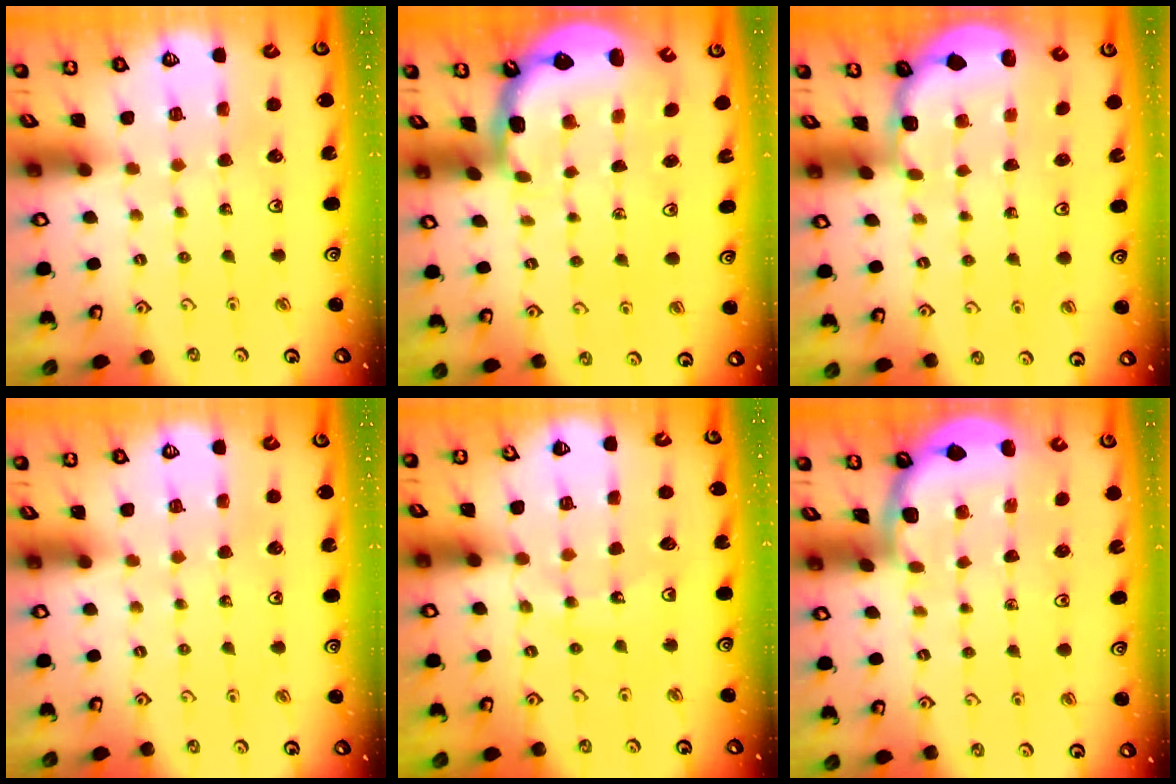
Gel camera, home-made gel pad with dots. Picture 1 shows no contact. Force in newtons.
{"total": 2.5, "press": 1.2, "slide": 2.2}
{"total": 1.8, "press": 1.6, "slide": 0.8}
{"total": 0.0}
{"total": 10.3, "press": 10.2, "slide": 1.2}
{"total": 1.8, "press": 1.8, "slide": 0.0}